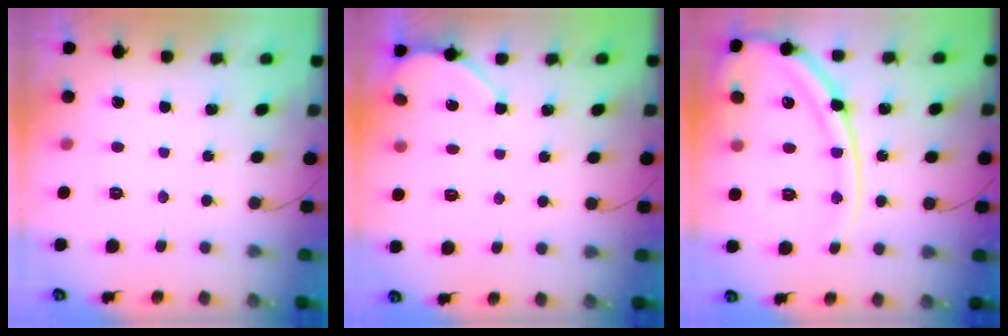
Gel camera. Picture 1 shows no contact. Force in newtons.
{"total": 3.3, "press": 3.2, "slide": 0.4}
{"total": 17.9, "press": 17.8, "slide": 2.1}